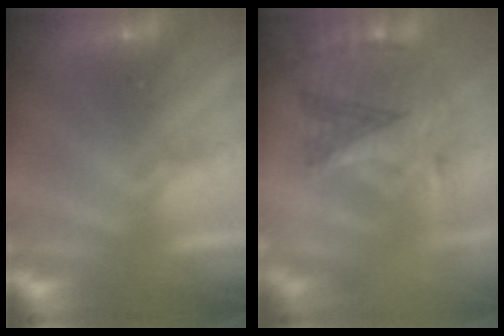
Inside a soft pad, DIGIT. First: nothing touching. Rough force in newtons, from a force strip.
{"total": 2.9}